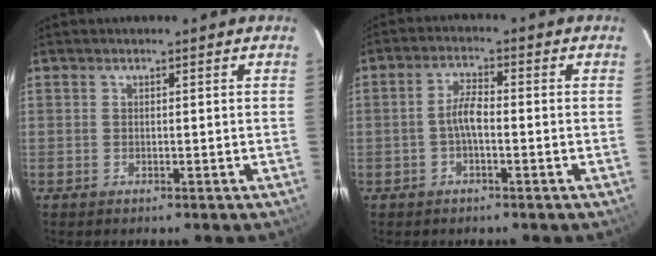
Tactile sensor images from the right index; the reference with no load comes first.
{"total": 3.7, "force": [-1.0, 1.1, 3.3], "torque": [-0.069, 0.010, -0.020]}